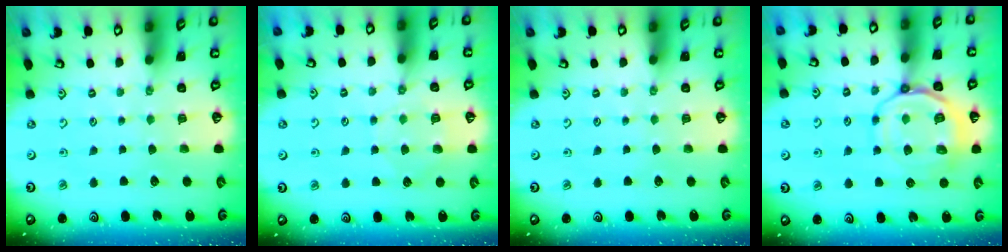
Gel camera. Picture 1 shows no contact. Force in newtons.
{"total": 7.2, "press": 7.2, "slide": 1.0}
{"total": 0.0}
{"total": 11.9, "press": 11.7, "slide": 1.8}